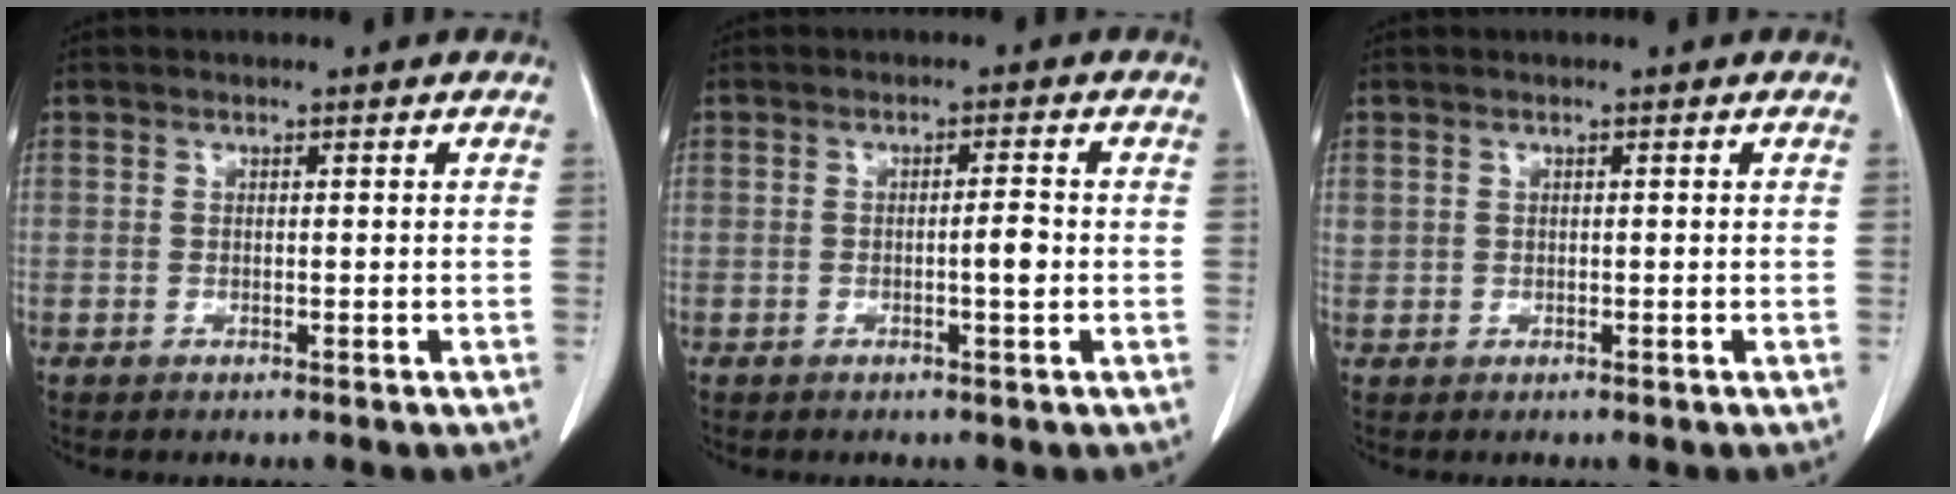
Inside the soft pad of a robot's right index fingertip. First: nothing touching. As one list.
[{"total": 2.6, "force": [-0.5, 0.2, 2.5], "torque": [-0.039, 0.001, -0.009]}, {"total": 0.8, "force": [0.4, 0.7, 0.2], "torque": [0.001, 0.011, 0.008]}]